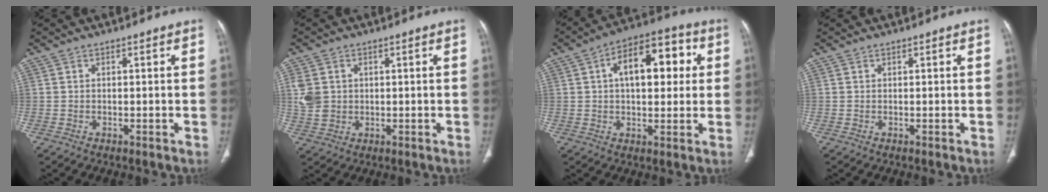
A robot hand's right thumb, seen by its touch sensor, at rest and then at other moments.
{"total": 10.0, "force": [1.1, 8.5, 5.2], "torque": [-0.097, 0.006, 0.034]}
{"total": 15.0, "force": [3.2, 8.1, 12.2], "torque": [-0.149, 0.027, 0.043]}
{"total": 0.0}